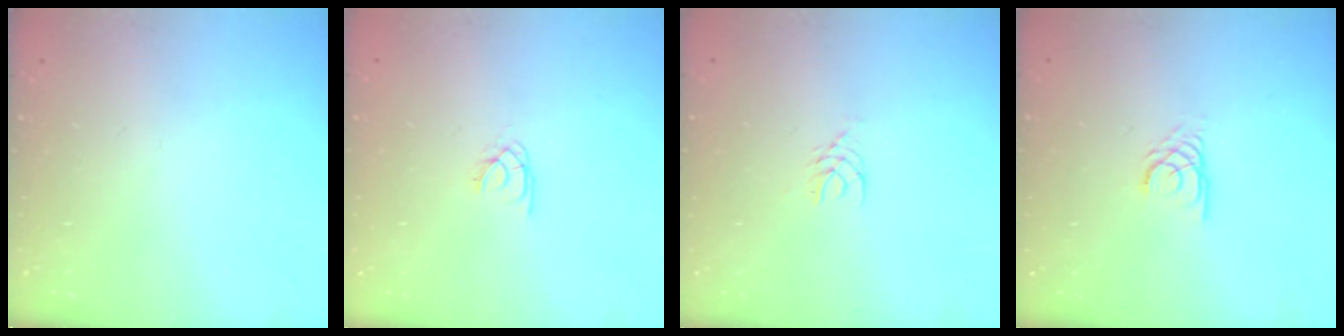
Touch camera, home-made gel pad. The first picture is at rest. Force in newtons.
{"total": 1.8, "press": 1.8, "slide": 0.3}
{"total": 3.1, "press": 3.0, "slide": 0.4}
{"total": 2.4, "press": 2.4, "slide": 0.2}